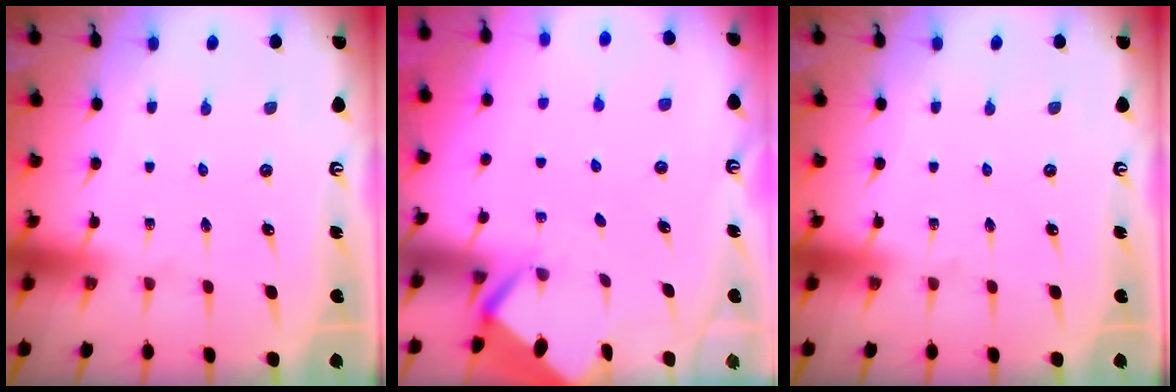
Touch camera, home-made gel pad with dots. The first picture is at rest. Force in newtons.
{"total": 2.8, "press": 2.8, "slide": 0.2}
{"total": 0.0}